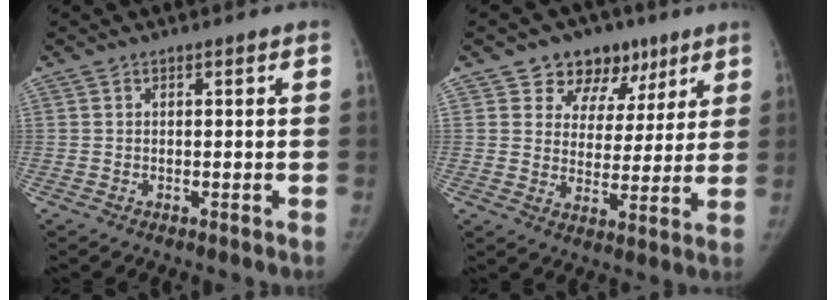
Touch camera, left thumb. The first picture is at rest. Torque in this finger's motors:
{"motor_torque": [-0.01, -0.15, 0.73, -0.23, 0.00]}